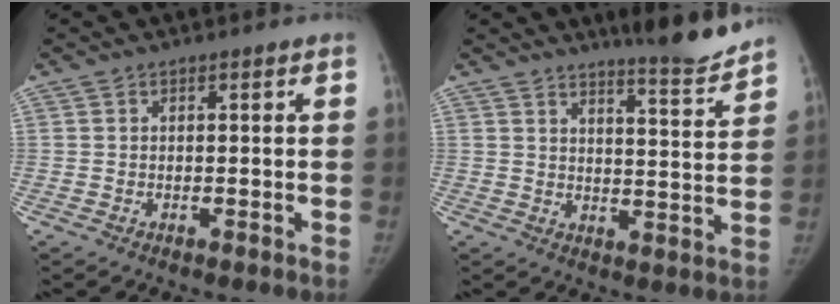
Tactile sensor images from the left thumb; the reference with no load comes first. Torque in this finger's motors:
{"motor_torque": [0.58, -0.43, 0.42, -0.29, 0.03]}